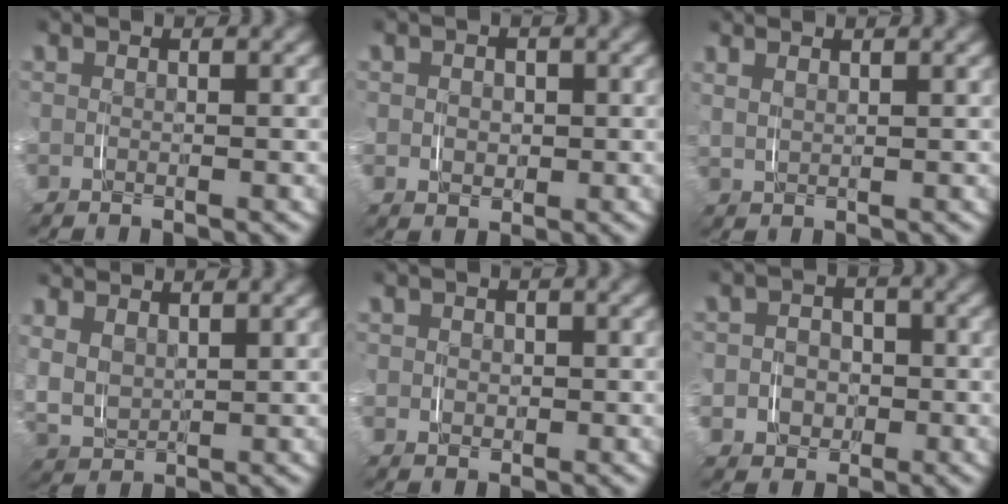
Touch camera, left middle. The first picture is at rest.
{"total": 1.2, "force": [0.2, 1.2, -0.1], "torque": [0.008, -0.007, 0.007]}
{"total": 2.0, "force": [1.8, -0.9, -0.1], "torque": [0.015, 0.006, 0.032]}
{"total": 3.8, "force": [2.7, 2.7, 0.5], "torque": [-0.025, -0.003, 0.042]}
{"total": 1.0, "force": [0.2, 0.8, -0.4], "torque": [0.011, -0.006, 0.006]}
{"total": 2.4, "force": [-0.7, 2.3, 0.1], "torque": [0.021, -0.009, -0.011]}